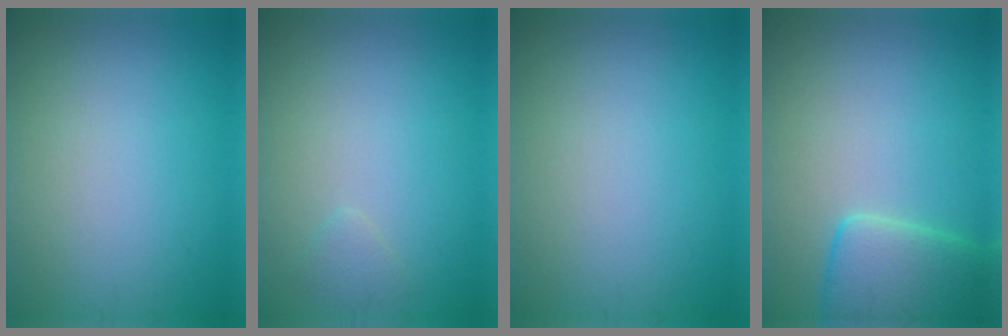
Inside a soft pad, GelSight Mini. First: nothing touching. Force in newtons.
{"total": 0.9, "press": 0.9, "slide": 0.1}
{"total": 0.0}
{"total": 5.2, "press": 5.2, "slide": 0.4}